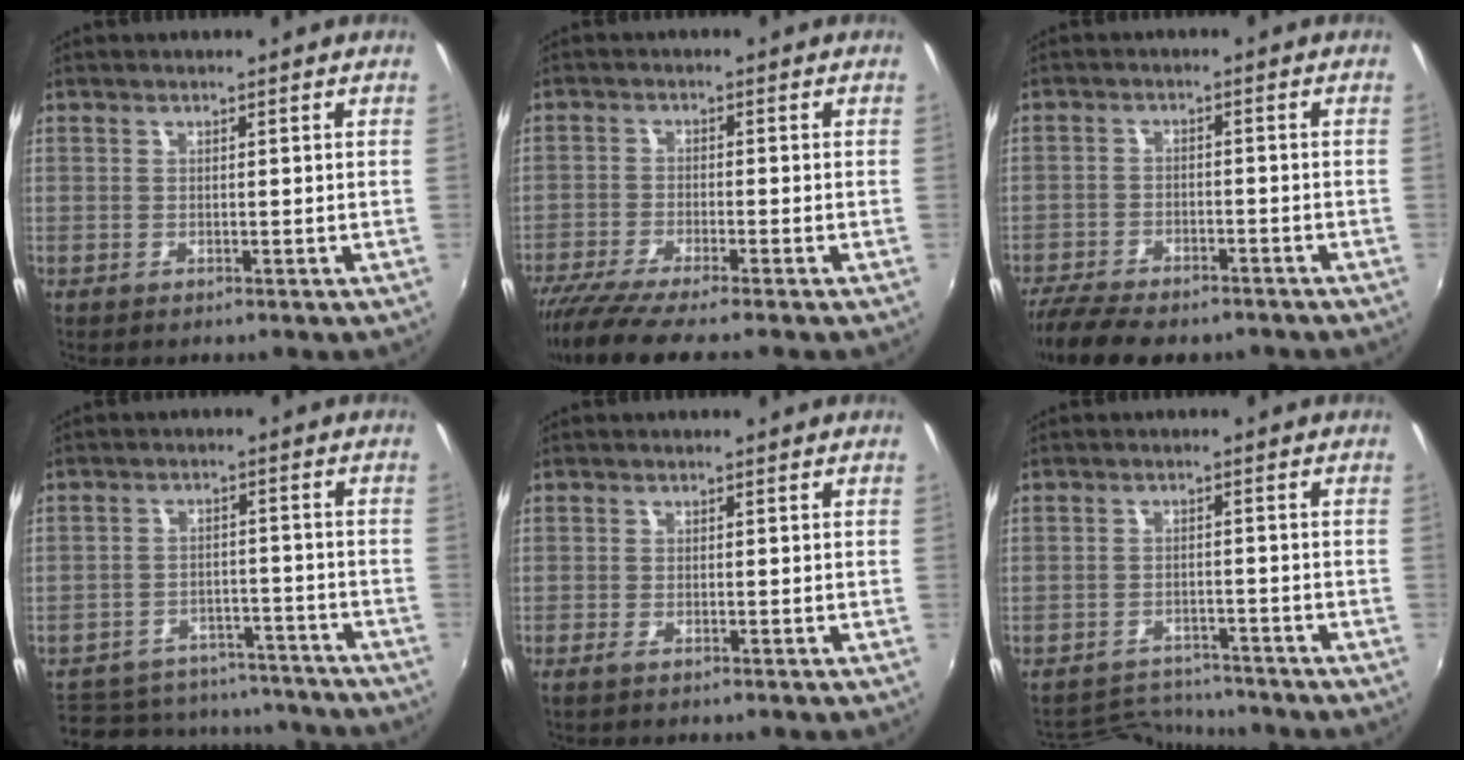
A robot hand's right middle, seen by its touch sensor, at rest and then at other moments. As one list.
[{"total": 8.4, "force": [-7.2, -0.1, 4.5], "torque": [-0.104, -0.033, -0.125]}, {"total": 13.5, "force": [-11.0, 4.4, 6.4], "torque": [-0.150, -0.035, -0.179]}, {"total": 15.7, "force": [-12.4, 8.7, 4.2], "torque": [-0.107, 0.039, -0.148]}, {"total": 1.2, "force": [-0.8, 0.2, 0.9], "torque": [-0.019, -0.004, -0.017]}, {"total": 7.4, "force": [-7.2, 1.8, 0.2], "torque": [-0.021, 0.016, -0.115]}]